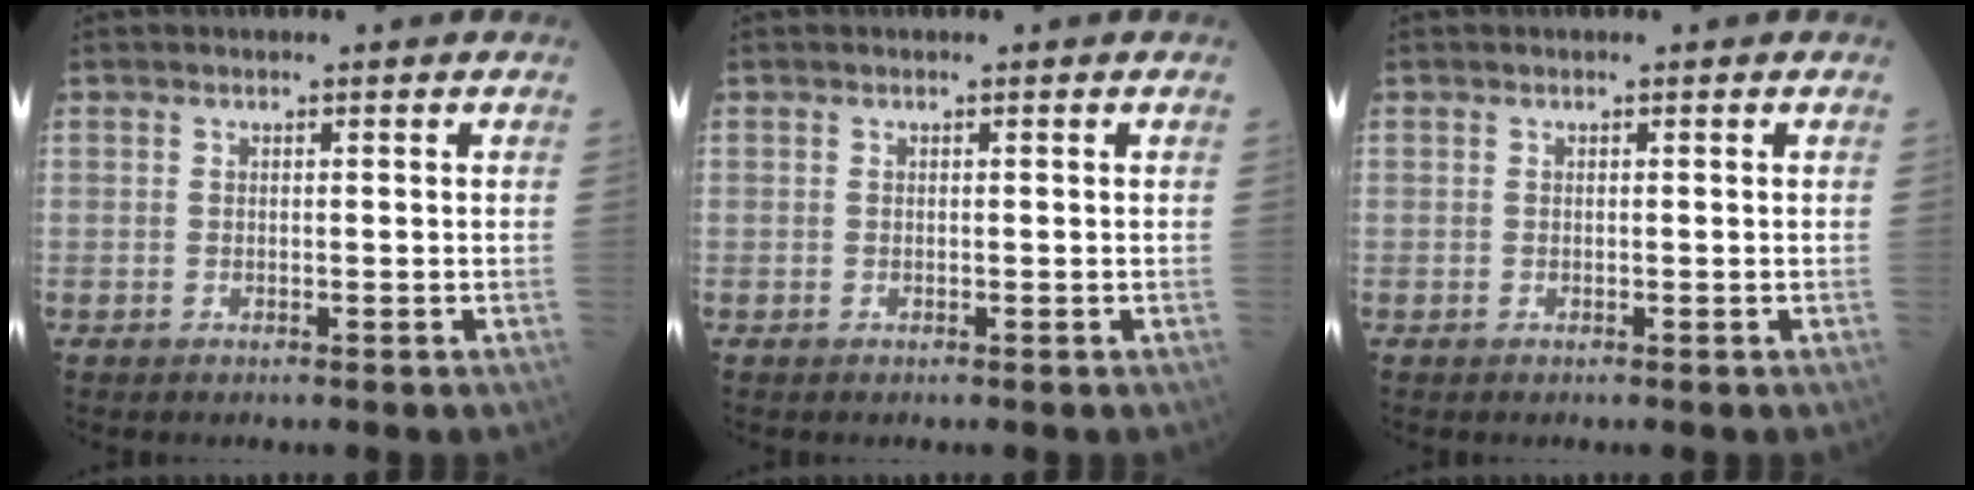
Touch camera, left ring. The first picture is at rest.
{"total": 0.0}
{"total": 0.0}